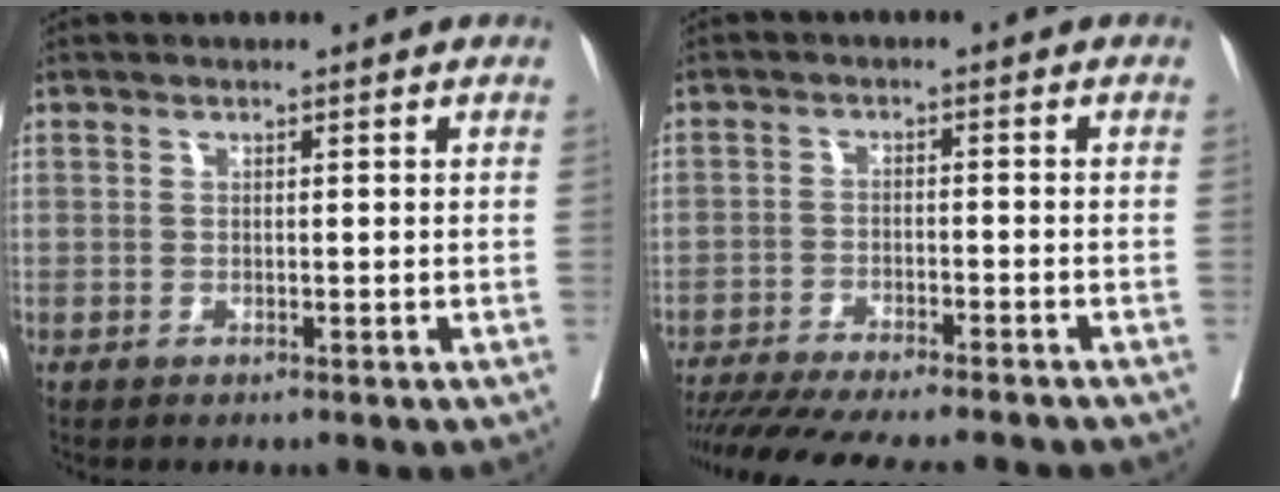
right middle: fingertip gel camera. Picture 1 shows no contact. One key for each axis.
{"total": 18.0, "fx": -15.9, "fy": 1.9, "fz": 8.1, "tx": -0.151, "ty": -0.036, "tz": -0.227}